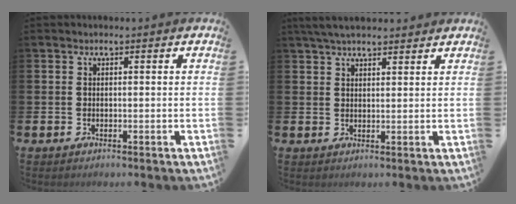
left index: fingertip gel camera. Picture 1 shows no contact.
{"total": 4.2, "force": [3.8, 1.0, 1.5], "torque": [-0.032, -0.008, 0.070]}